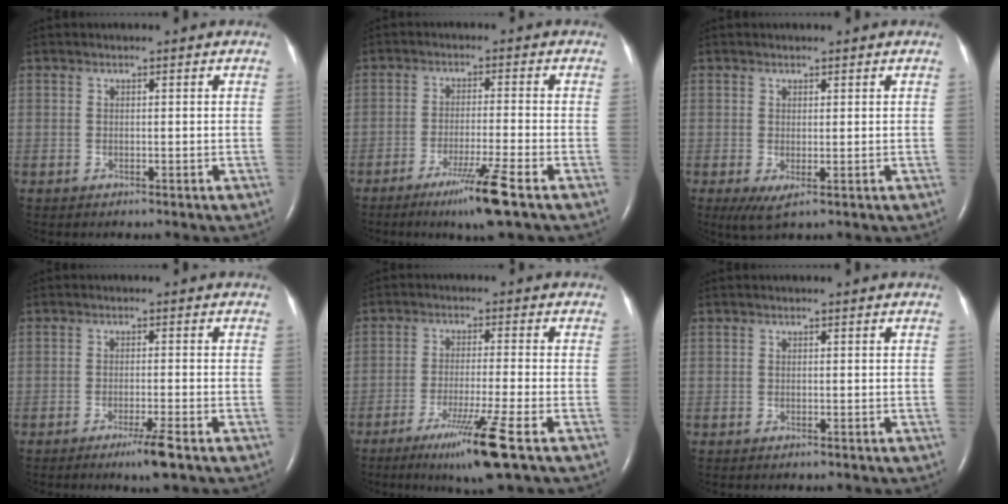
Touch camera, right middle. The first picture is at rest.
{"total": 7.0, "force": [-4.3, -1.1, 5.4], "torque": [-0.100, -0.021, -0.079]}
{"total": 2.5, "force": [-0.2, 0.7, 2.4], "torque": [-0.043, -0.009, 0.004]}
{"total": 3.7, "force": [-2.3, -0.5, 2.8], "torque": [-0.052, -0.012, -0.041]}
{"total": 8.8, "force": [-5.0, -1.4, 7.2], "torque": [-0.131, -0.030, -0.089]}
{"total": 0.0}